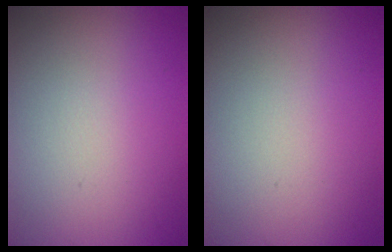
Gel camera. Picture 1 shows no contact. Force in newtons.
{"total": 0.0}